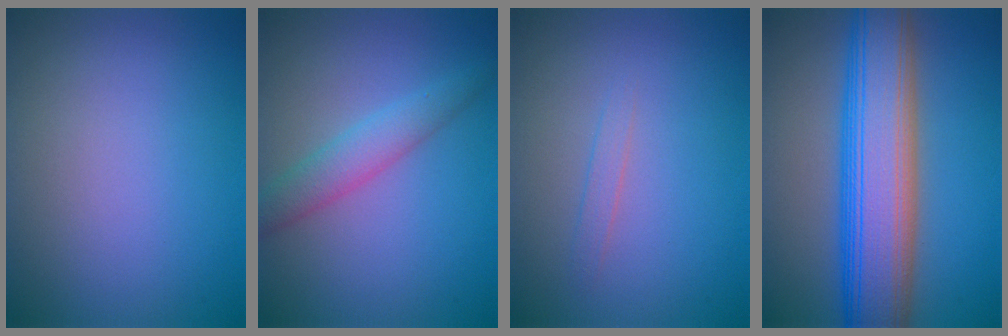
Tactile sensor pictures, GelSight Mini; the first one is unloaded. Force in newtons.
{"total": 2.9, "press": 2.9, "slide": 0.1}
{"total": 0.9, "press": 0.9, "slide": 0.0}
{"total": 10.9, "press": 10.9, "slide": 0.2}